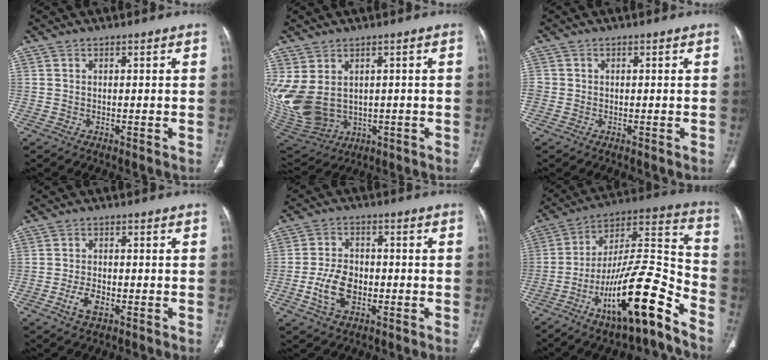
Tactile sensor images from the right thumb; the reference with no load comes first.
{"total": 13.8, "force": [0.6, 10.3, 9.2], "torque": [-0.217, -0.006, 0.051]}
{"total": 2.0, "force": [-0.3, 1.9, 0.7], "torque": [-0.009, 0.007, -0.007]}
{"total": 4.0, "force": [-1.7, 2.0, 3.0], "torque": [-0.059, 0.007, -0.027]}
{"total": 8.0, "force": [-2.4, 5.2, 5.6], "torque": [-0.100, 0.014, -0.044]}
{"total": 22.1, "force": [-12.4, 5.4, 17.5], "torque": [-0.299, 0.082, -0.211]}